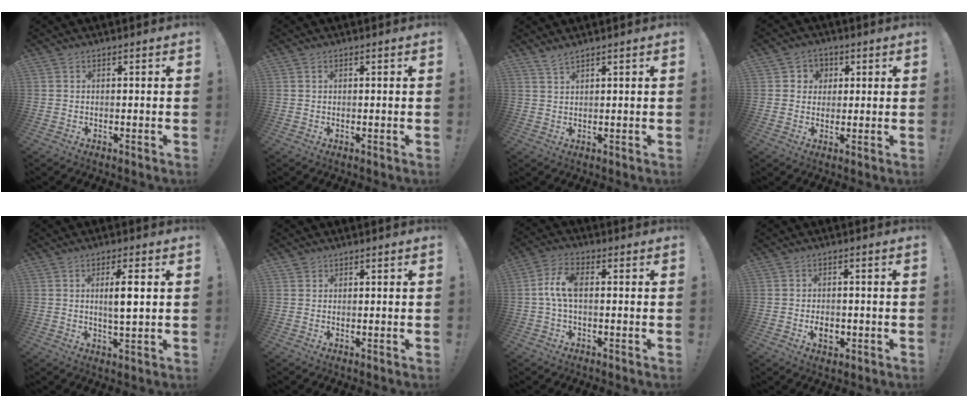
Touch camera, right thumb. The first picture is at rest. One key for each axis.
{"total": 0.5, "fx": 0.3, "fy": 0.4, "fz": 0.1, "tx": 0.001, "ty": 0.000, "tz": 0.004}
{"total": 2.3, "fx": 2.0, "fy": 0.2, "fz": 1.1, "tx": -0.028, "ty": -0.010, "tz": 0.038}
{"total": 4.8, "fx": 0.6, "fy": 4.7, "fz": 0.7, "tx": -0.008, "ty": -0.003, "tz": 0.011}
{"total": 6.1, "fx": 1.4, "fy": 0.9, "fz": 5.8, "tx": -0.089, "ty": -0.008, "tz": 0.015}
{"total": 1.3, "fx": 1.1, "fy": 0.6, "fz": 0.1, "tx": 0.005, "ty": -0.006, "tz": 0.020}
{"total": 7.5, "fx": 0.2, "fy": 3.8, "fz": 6.4, "tx": -0.137, "ty": 0.006, "tz": 0.005}
{"total": 3.8, "fx": -1.3, "fy": 2.5, "fz": 2.6, "tx": -0.029, "ty": -0.001, "tz": -0.023}